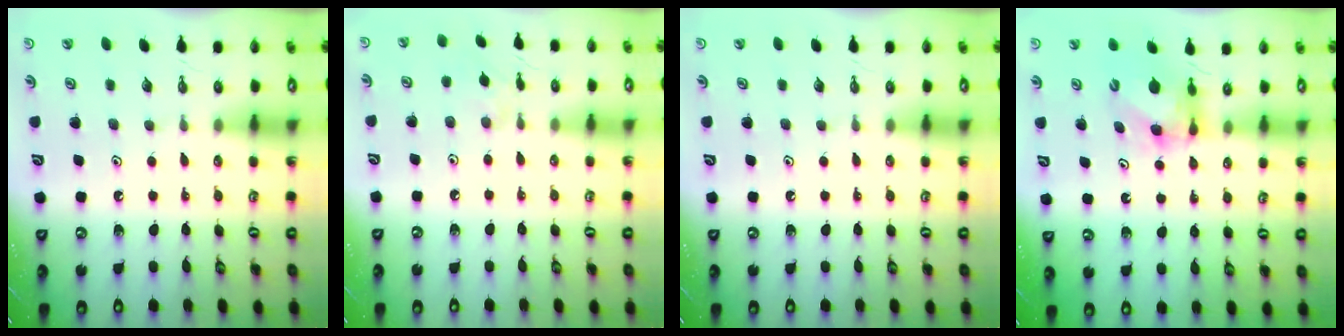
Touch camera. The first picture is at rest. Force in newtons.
{"total": 1.9, "press": 1.9, "slide": 0.5}
{"total": 0.0}
{"total": 6.3, "press": 6.3, "slide": 0.6}